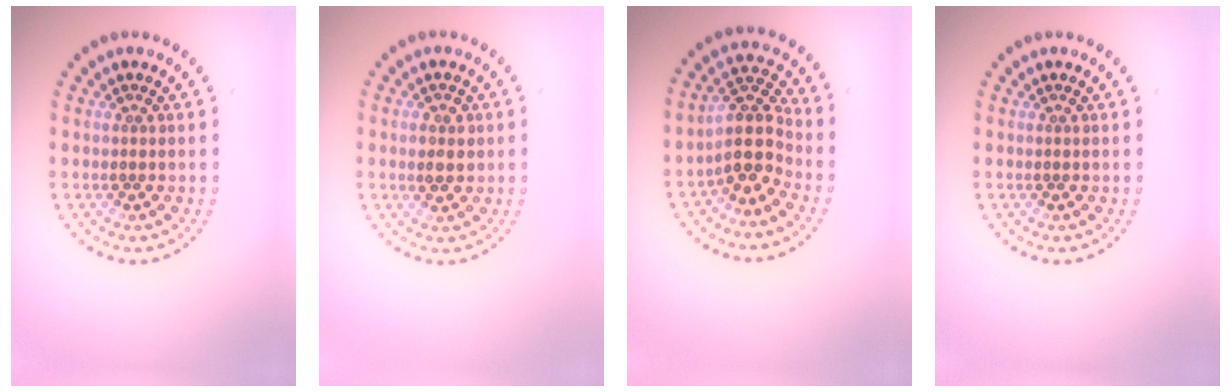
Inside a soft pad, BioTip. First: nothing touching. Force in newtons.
{"total": 1.9, "press": 1.9, "slide": 0.1}
{"total": 4.0, "press": 3.4, "slide": 2.2}
{"total": 0.0}